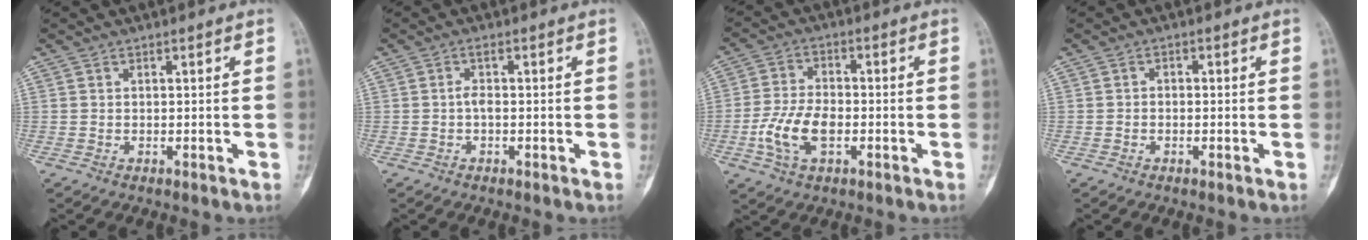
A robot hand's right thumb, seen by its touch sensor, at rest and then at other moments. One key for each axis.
{"total": 1.7, "fx": -0.2, "fy": 0.7, "fz": 1.5, "tx": -0.029, "ty": 0.003, "tz": -0.007}
{"total": 8.9, "fx": -2.6, "fy": 4.9, "fz": 7.0, "tx": -0.147, "ty": 0.012, "tz": -0.050}
{"total": 0.9, "fx": -0.4, "fy": 0.6, "fz": 0.5, "tx": -0.004, "ty": 0.005, "tz": -0.010}